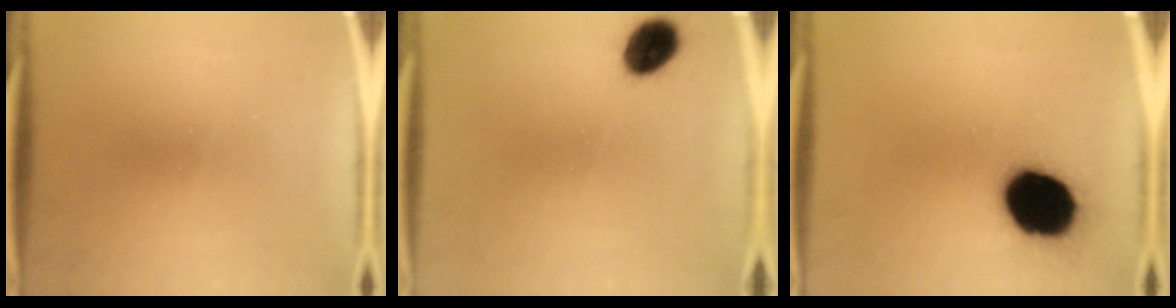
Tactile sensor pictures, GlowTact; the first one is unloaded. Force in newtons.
{"total": 6.9}
{"total": 18.0}